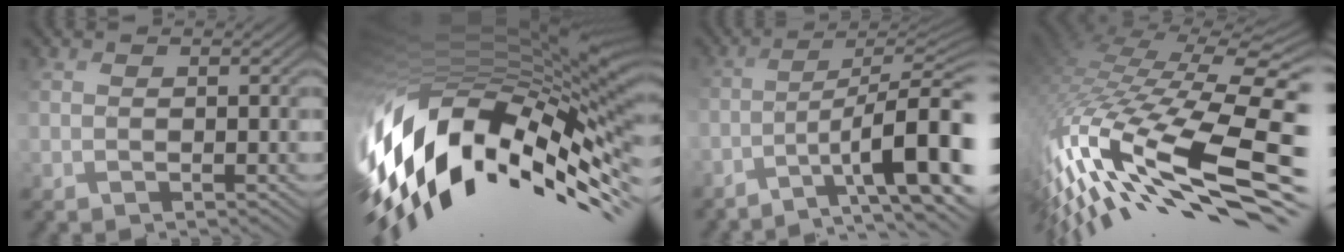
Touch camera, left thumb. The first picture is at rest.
{"total": 17.4, "force": [-2.9, 8.4, 15.0], "torque": [-0.319, -0.036, -0.038]}
{"total": 12.2, "force": [-5.8, 3.1, 10.3], "torque": [-0.140, 0.016, -0.077]}
{"total": 14.8, "force": [-6.4, 5.2, 12.3], "torque": [-0.310, -0.008, -0.103]}